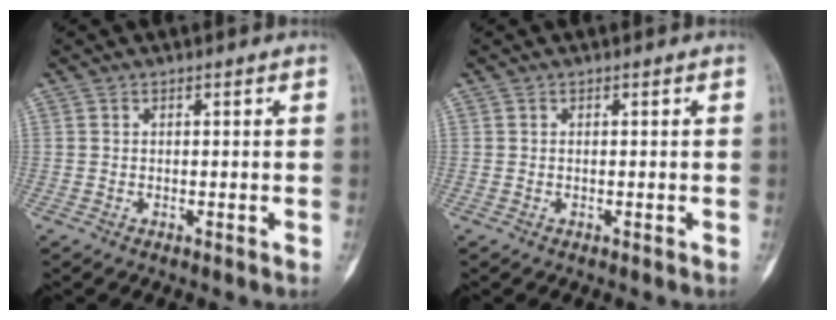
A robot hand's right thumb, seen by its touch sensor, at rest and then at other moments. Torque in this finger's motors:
{"motor_torque": [-0.40, -0.18, -0.09, 0.00, 0.04]}